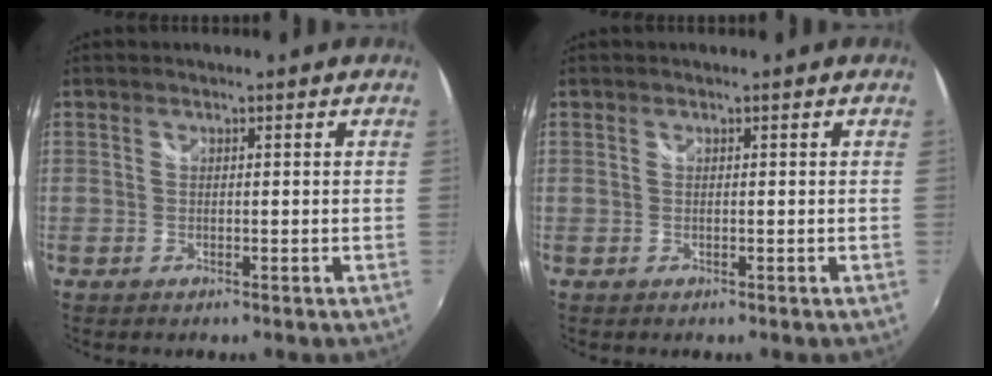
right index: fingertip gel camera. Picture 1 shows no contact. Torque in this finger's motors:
{"motor_torque": [0.00, 0.00, 0.01, 0.00]}